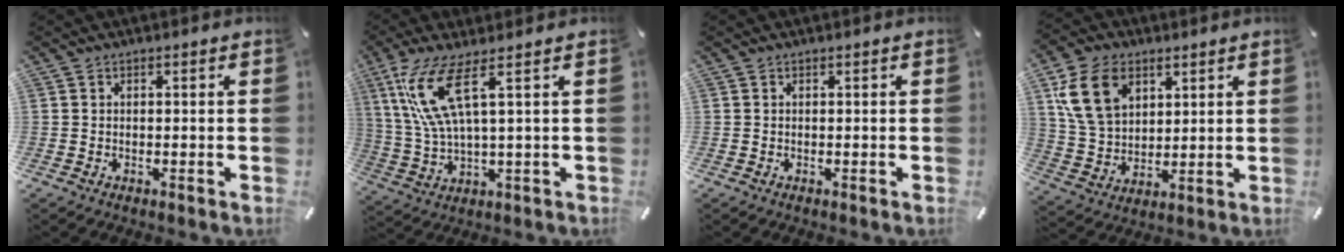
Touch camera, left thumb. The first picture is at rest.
{"total": 11.5, "force": [4.4, 2.7, 10.3], "torque": [-0.230, -0.009, 0.075]}
{"total": 0.0}
{"total": 12.6, "force": [5.6, 8.9, 7.0], "torque": [-0.167, -0.004, 0.102]}